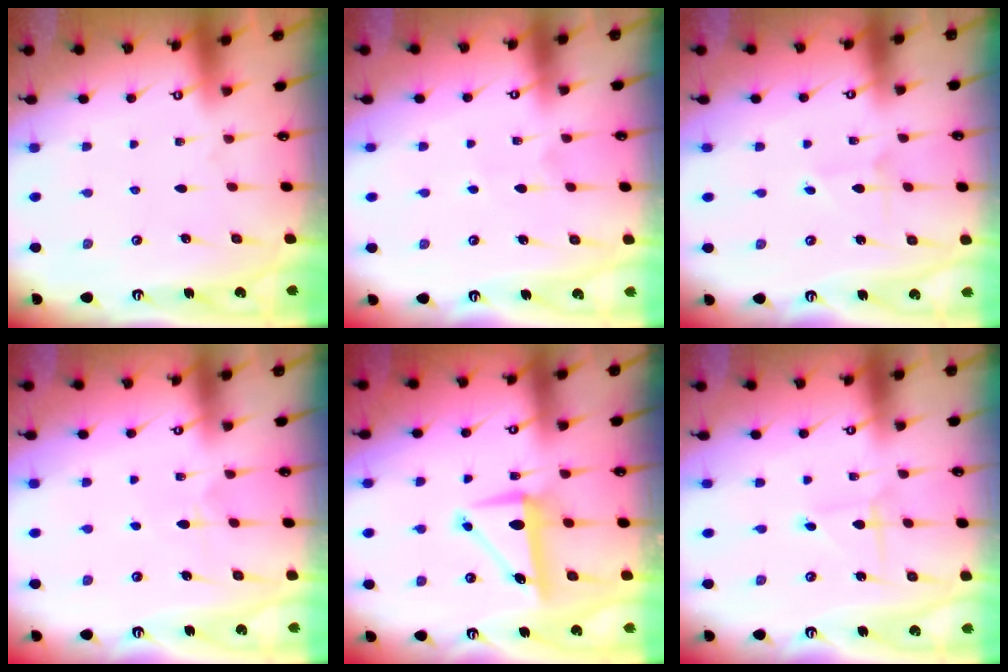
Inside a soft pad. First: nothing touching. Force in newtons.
{"total": 4.9, "press": 4.9, "slide": 0.5}
{"total": 1.4, "press": 1.4, "slide": 0.1}
{"total": 5.5, "press": 5.5, "slide": 0.5}
{"total": 7.3, "press": 6.9, "slide": 2.4}
{"total": 1.7, "press": 1.7, "slide": 0.2}